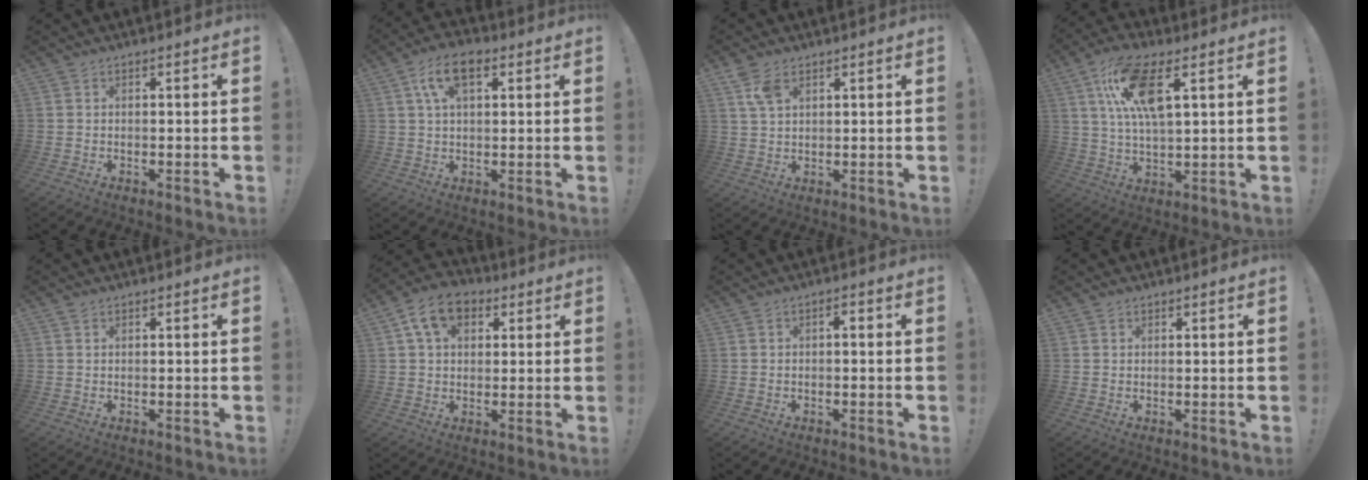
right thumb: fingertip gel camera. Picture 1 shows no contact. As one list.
[{"total": 9.8, "force": [3.7, 5.1, 7.5], "torque": [-0.130, 0.011, 0.068]}, {"total": 5.8, "force": [3.2, 2.9, 3.8], "torque": [-0.070, -0.008, 0.061]}, {"total": 14.3, "force": [5.7, 5.5, 11.9], "torque": [-0.224, -0.001, 0.102]}, {"total": 0.6, "force": [0.5, 0.3, 0.2], "torque": [-0.004, 0.000, 0.009]}, {"total": 10.5, "force": [4.2, 7.1, 6.5], "torque": [-0.113, 0.005, 0.081]}, {"total": 1.5, "force": [-0.7, 0.5, 1.2], "torque": [-0.032, 0.012, -0.013]}, {"total": 0.7, "force": [0.5, 0.5, 0.1], "torque": [0.002, -0.001, 0.009]}]